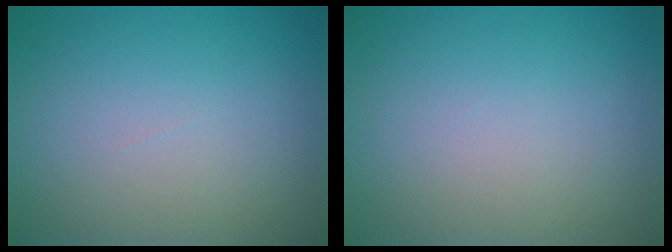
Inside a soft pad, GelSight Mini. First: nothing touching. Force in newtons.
{"total": 0.0}